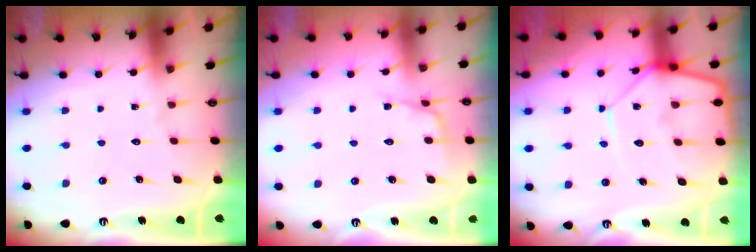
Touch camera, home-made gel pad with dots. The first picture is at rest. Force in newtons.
{"total": 2.4, "press": 2.4, "slide": 0.4}
{"total": 11.0, "press": 11.0, "slide": 1.0}